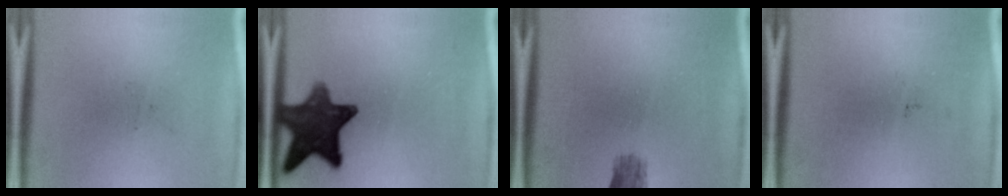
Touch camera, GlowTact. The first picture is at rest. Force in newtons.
{"total": 11.7}
{"total": 2.3}
{"total": 0.0}